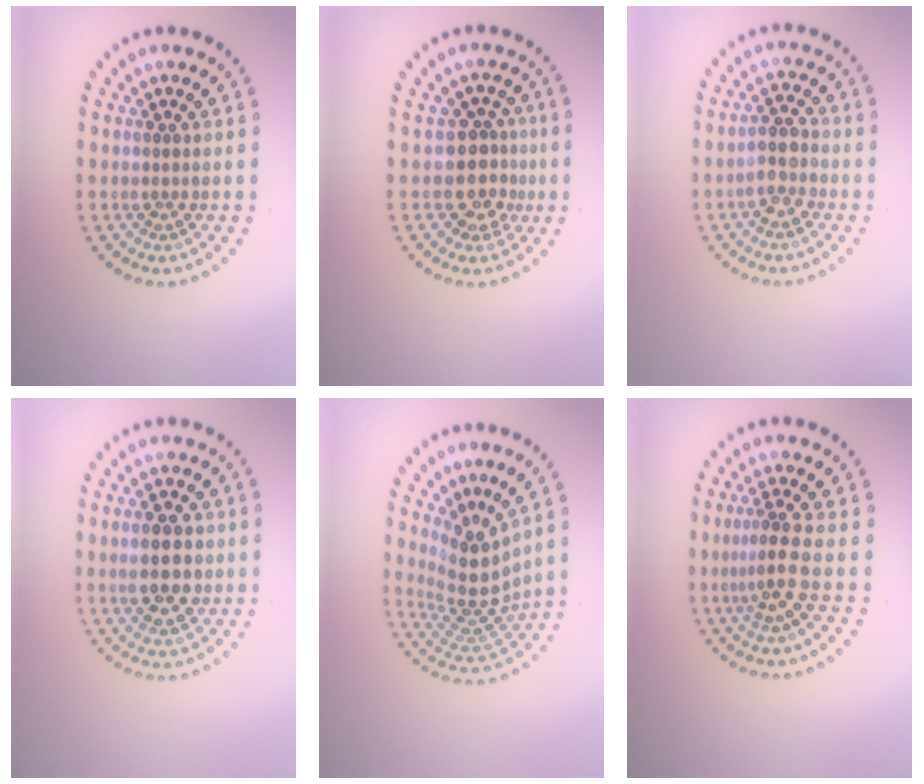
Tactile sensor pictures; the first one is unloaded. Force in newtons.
{"total": 3.4, "press": 2.7, "slide": 2.1}
{"total": 2.5, "press": 2.2, "slide": 1.0}
{"total": 3.7, "press": 3.7, "slide": 0.2}
{"total": 4.3, "press": 3.1, "slide": 3.0}
{"total": 2.8, "press": 2.2, "slide": 1.7}